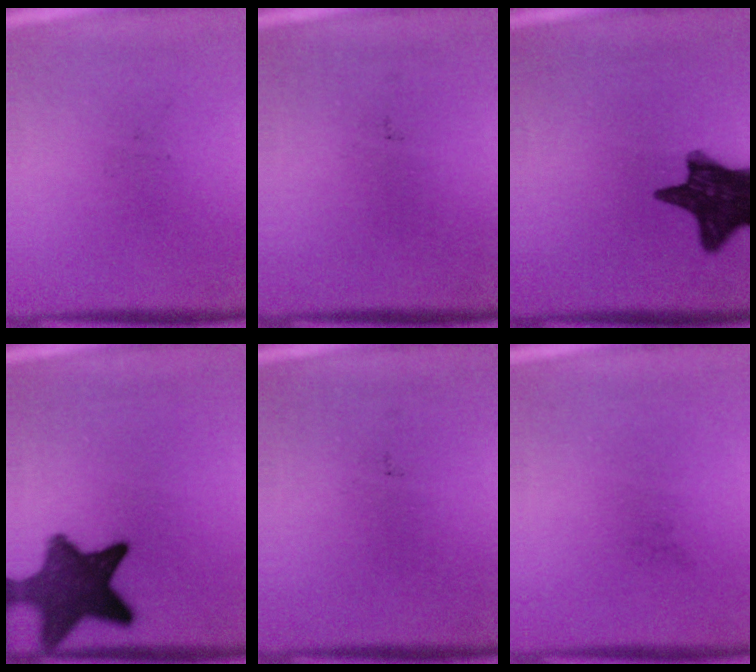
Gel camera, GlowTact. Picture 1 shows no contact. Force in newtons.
{"total": 0.0}
{"total": 14.9}
{"total": 11.4}
{"total": 0.0}
{"total": 0.0}